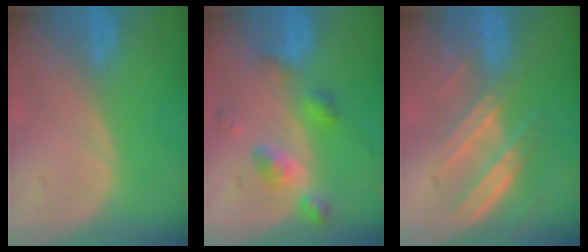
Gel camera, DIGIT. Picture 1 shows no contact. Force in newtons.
{"total": 6.0, "press": 5.3, "slide": 2.8}
{"total": 6.8, "press": 6.7, "slide": 1.0}